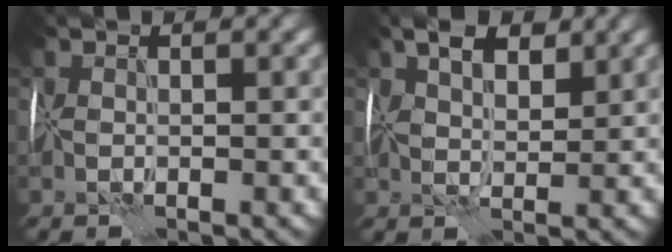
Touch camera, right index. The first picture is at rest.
{"total": 3.9, "force": [2.2, 2.0, 2.5], "torque": [-0.036, -0.003, 0.033]}